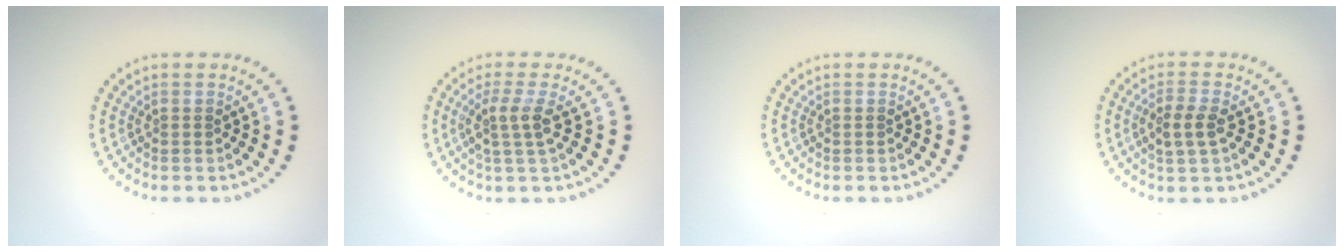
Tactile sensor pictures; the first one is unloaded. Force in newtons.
{"total": 2.5, "press": 2.0, "slide": 1.6}
{"total": 0.0}
{"total": 2.5, "press": 2.4, "slide": 0.7}